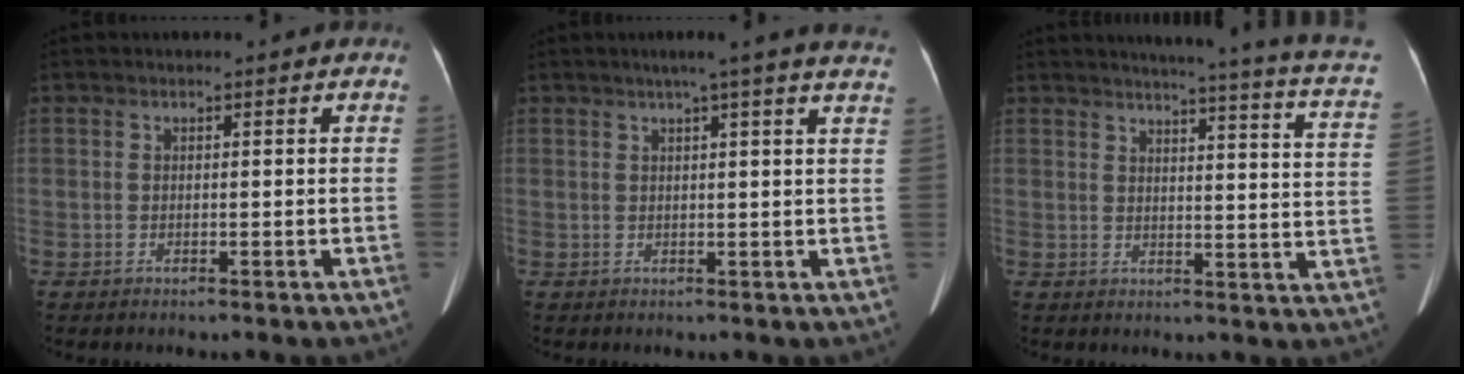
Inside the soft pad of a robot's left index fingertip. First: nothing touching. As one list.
[{"total": 11.3, "force": [9.1, -0.7, 6.7], "torque": [-0.091, 0.010, 0.092]}, {"total": 18.5, "force": [15.7, -0.7, 9.8], "torque": [-0.136, -0.058, 0.165]}]